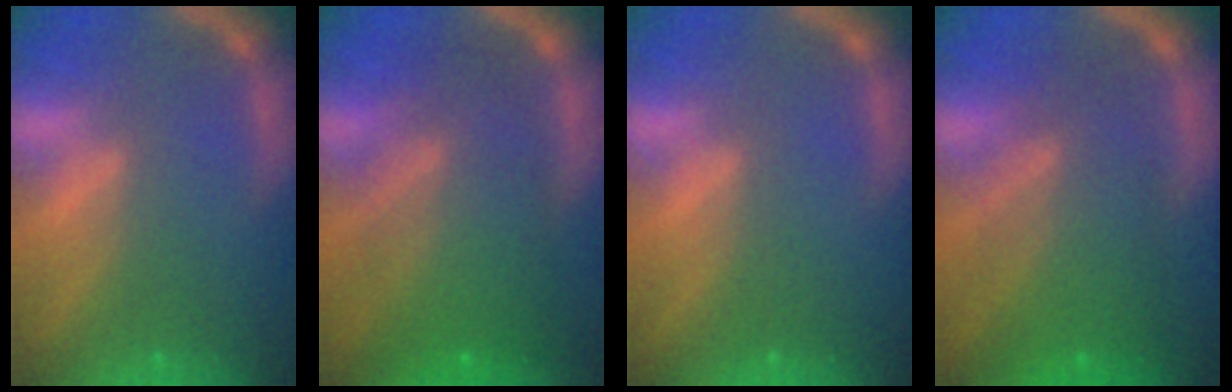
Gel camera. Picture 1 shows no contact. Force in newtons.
{"total": 9.1}
{"total": 0.0}
{"total": 8.1}